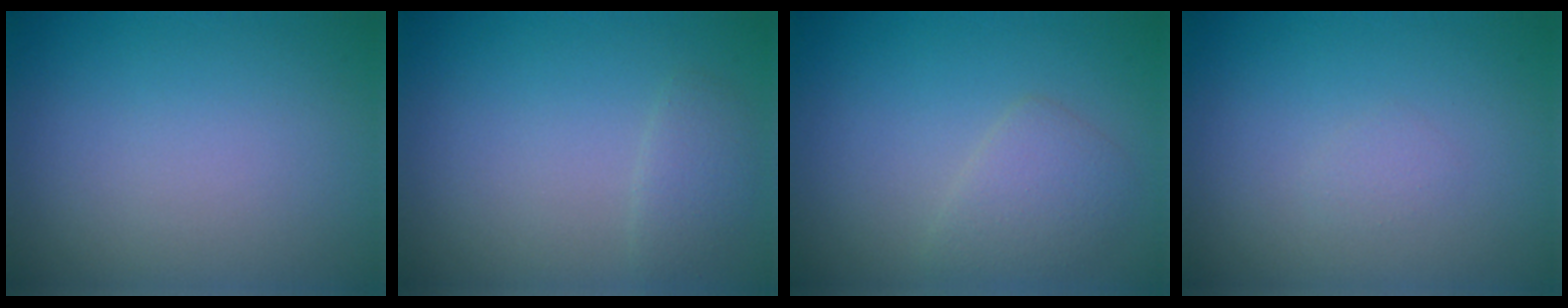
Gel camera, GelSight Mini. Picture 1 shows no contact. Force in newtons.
{"total": 1.4, "press": 1.4, "slide": 0.1}
{"total": 2.2, "press": 2.2, "slide": 0.0}
{"total": 0.6, "press": 0.6, "slide": 0.0}